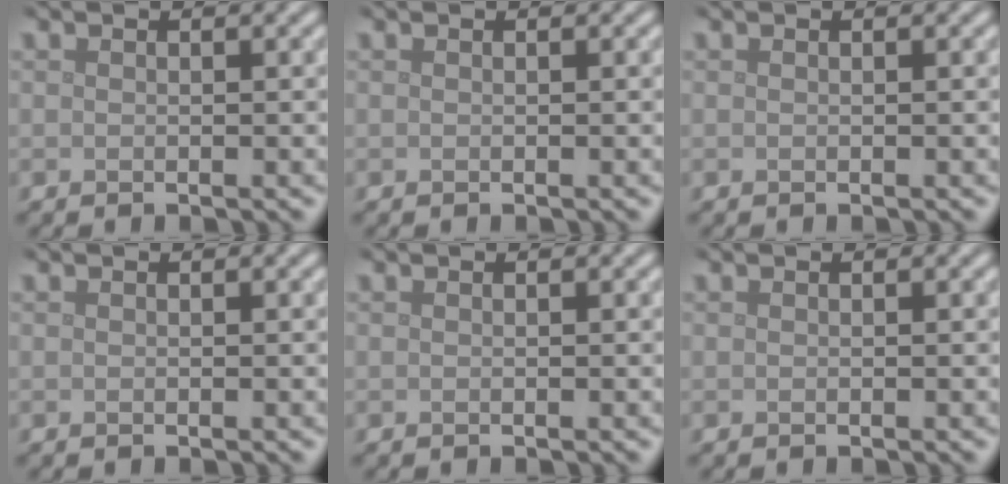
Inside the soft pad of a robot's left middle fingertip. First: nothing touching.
{"total": 0.0}
{"total": 0.0}
{"total": 0.0}
{"total": 0.0}
{"total": 0.0}